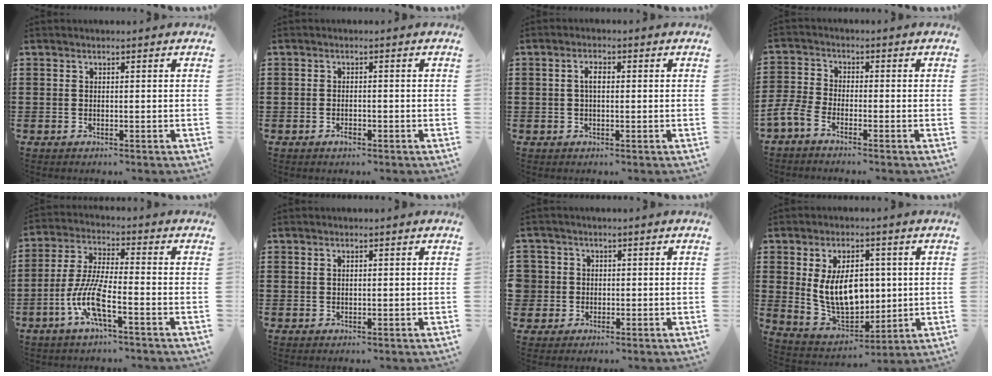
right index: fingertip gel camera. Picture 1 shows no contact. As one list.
[{"total": 1.3, "force": [-0.8, 0.6, 0.9], "torque": [-0.018, -0.002, -0.015]}, {"total": 2.0, "force": [0.2, 0.8, 1.9], "torque": [-0.037, 0.003, 0.003]}, {"total": 3.4, "force": [-2.9, 0.7, 1.6], "torque": [-0.058, -0.008, -0.064]}, {"total": 8.8, "force": [-4.0, 1.7, 7.7], "torque": [-0.180, -0.014, -0.082]}, {"total": 0.7, "force": [0.4, 0.3, 0.4], "torque": [-0.009, 0.002, 0.008]}, {"total": 3.2, "force": [-0.1, 3.2, 0.2], "torque": [-0.028, 0.009, -0.008]}, {"total": 10.6, "force": [1.6, 6.7, 8.0], "torque": [-0.156, 0.005, 0.027]}]